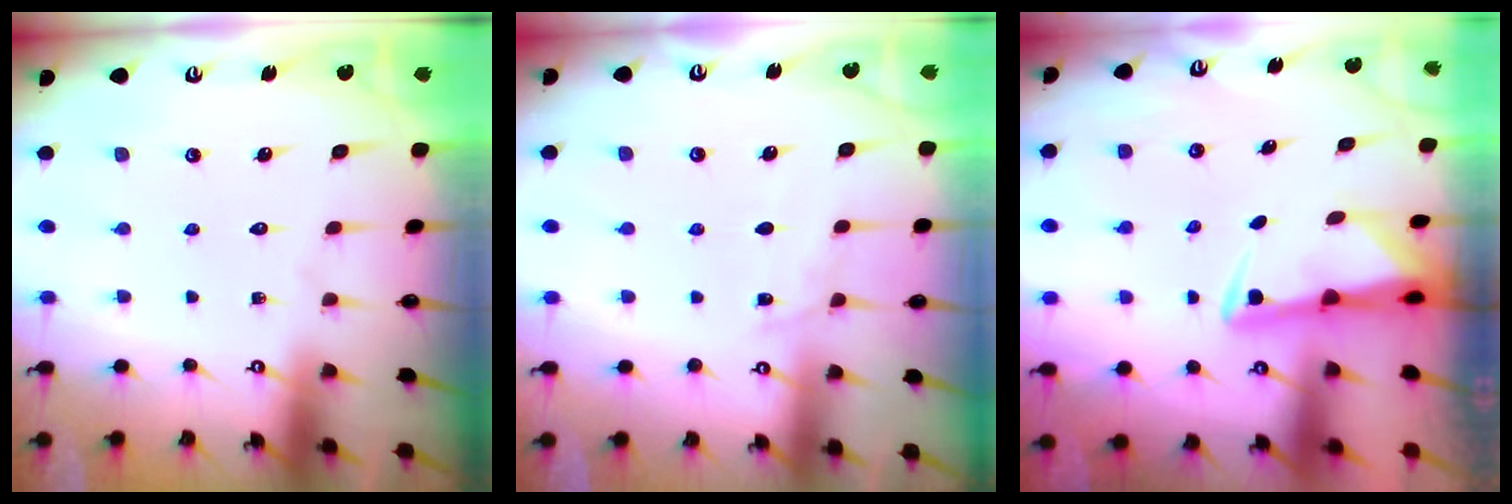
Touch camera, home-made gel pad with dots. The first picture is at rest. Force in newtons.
{"total": 3.9, "press": 3.9, "slide": 0.5}
{"total": 2.7, "press": 2.6, "slide": 0.7}